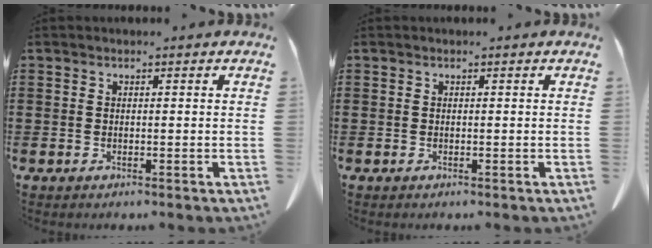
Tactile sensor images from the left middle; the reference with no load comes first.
{"total": 0.0}